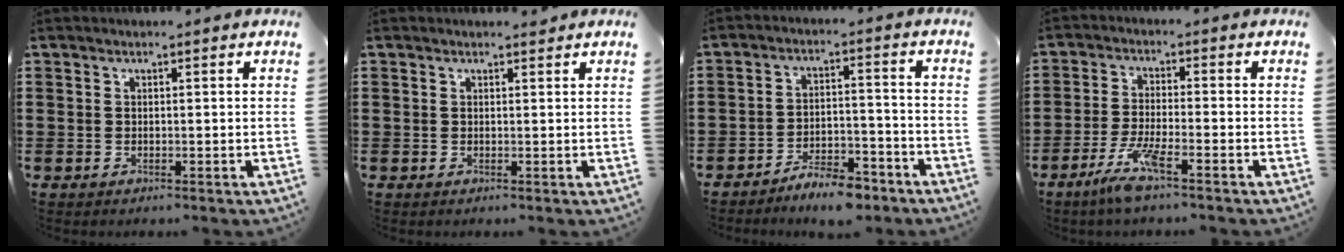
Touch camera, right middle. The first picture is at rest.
{"total": 0.5, "force": [0.4, 0.3, 0.1], "torque": [0.004, -0.002, 0.007]}
{"total": 6.2, "force": [-5.6, 1.2, 2.3], "torque": [-0.038, 0.011, -0.107]}
{"total": 5.9, "force": [-3.8, 0.4, 4.5], "torque": [-0.098, -0.011, -0.073]}